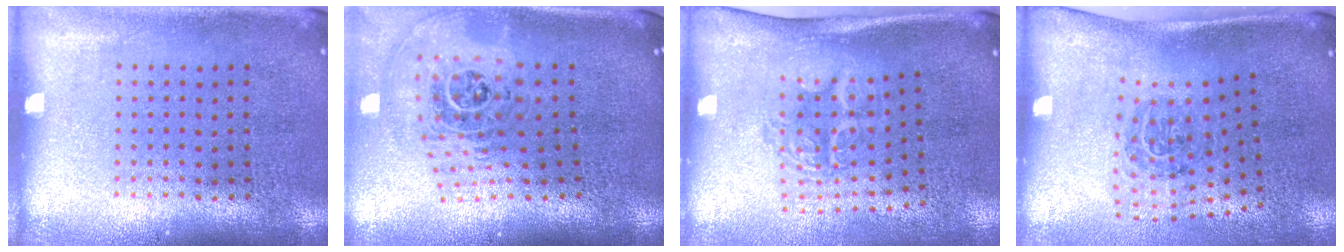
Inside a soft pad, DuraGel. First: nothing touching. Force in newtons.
{"total": 2.1, "press": 1.6, "slide": 1.4}
{"total": 1.8, "press": 1.2, "slide": 1.3}
{"total": 1.7, "press": 1.1, "slide": 1.4}